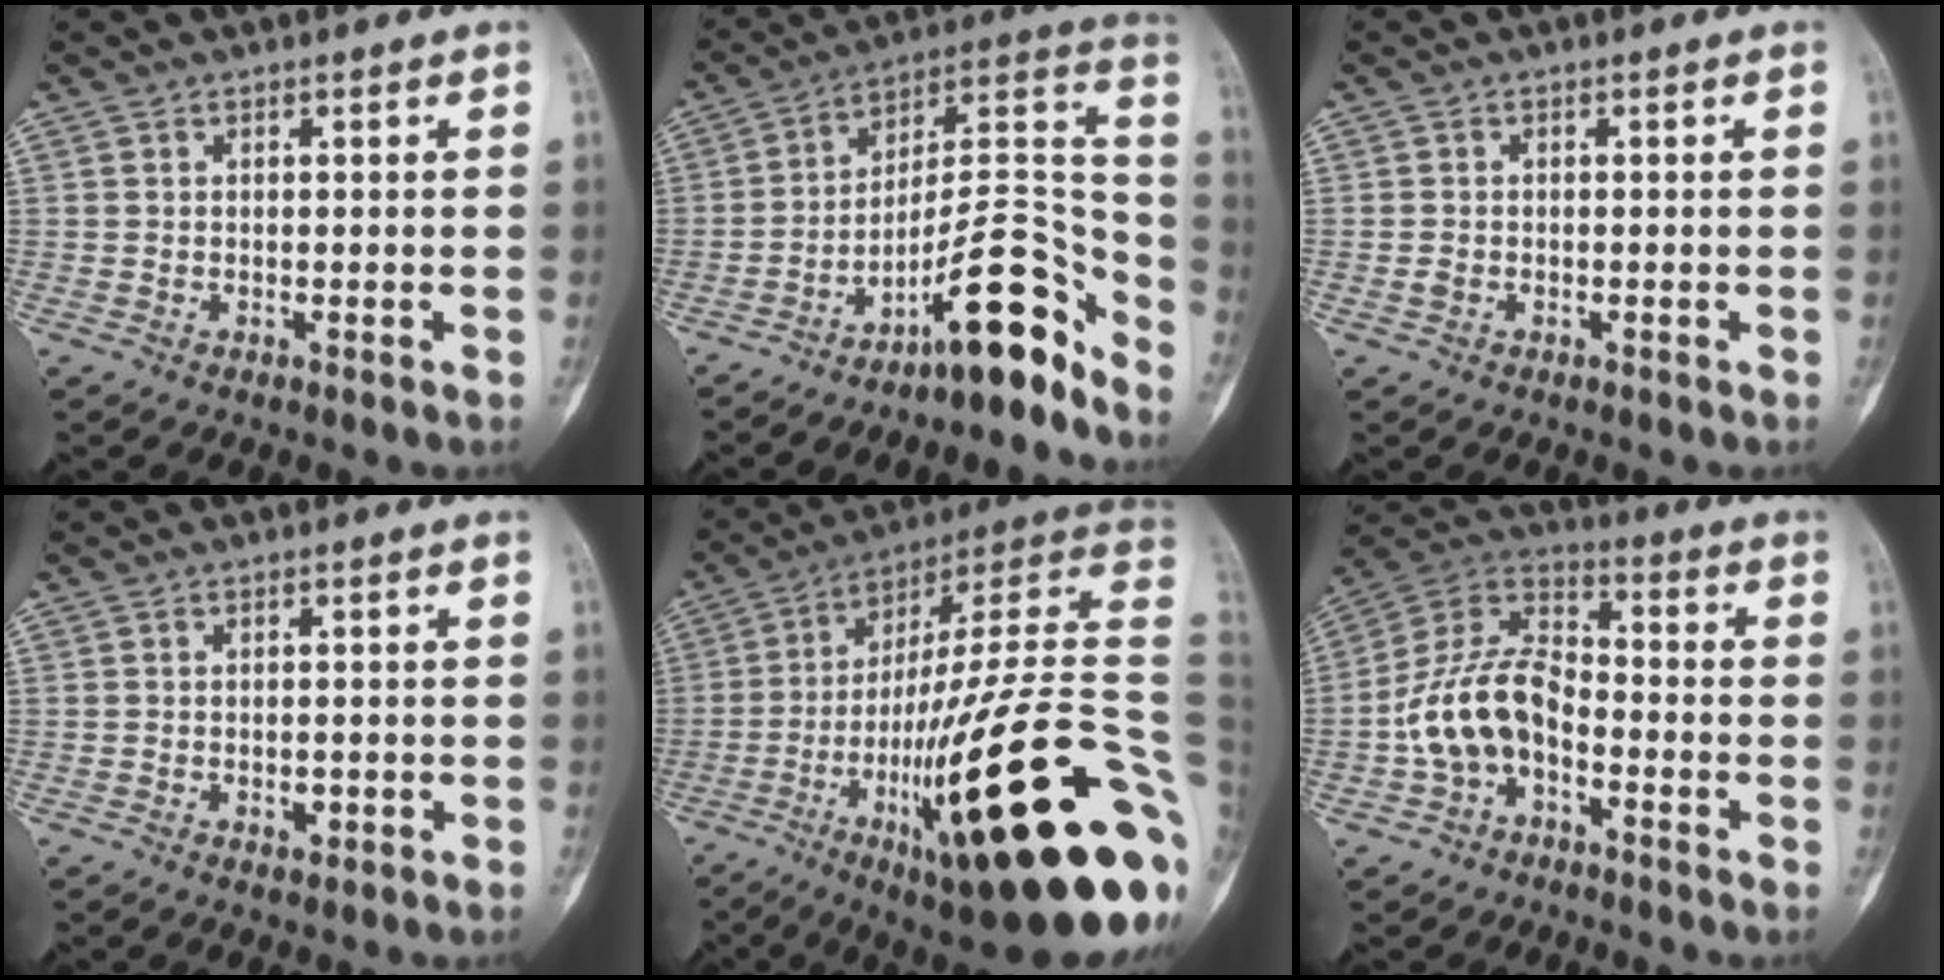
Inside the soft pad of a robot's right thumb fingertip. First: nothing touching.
{"total": 16.7, "force": [-11.9, 3.8, 11.1], "torque": [-0.132, 0.136, -0.192]}
{"total": 1.4, "force": [-0.5, 1.1, 0.8], "torque": [-0.020, 0.004, -0.010]}
{"total": 2.0, "force": [-0.7, 1.1, 1.5], "torque": [-0.019, 0.002, -0.008]}
{"total": 37.7, "force": [-10.3, 7.7, 35.4], "torque": [-0.446, 0.062, -0.165]}
{"total": 13.0, "force": [-3.9, 8.2, 9.4], "torque": [-0.176, 0.051, -0.082]}